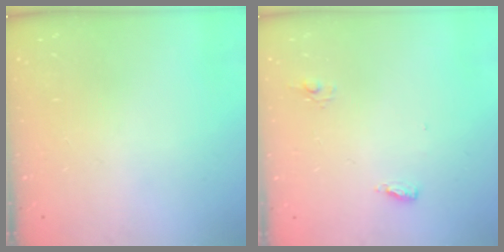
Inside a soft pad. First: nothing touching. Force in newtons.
{"total": 4.7, "press": 4.5, "slide": 1.1}